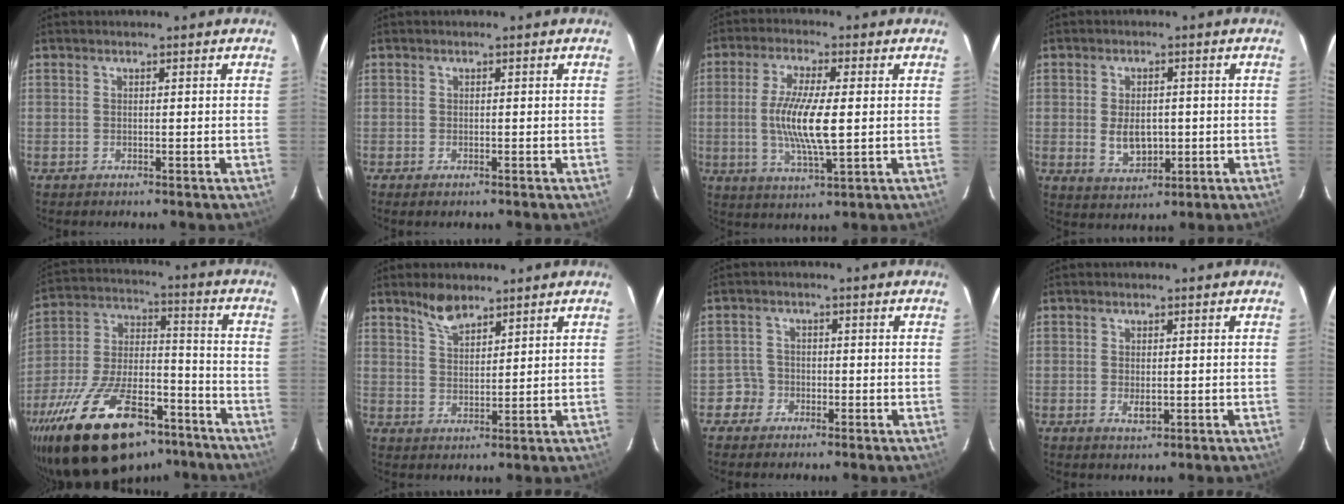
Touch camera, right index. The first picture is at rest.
{"total": 0.6, "force": [-0.4, 0.4, 0.2], "torque": [-0.003, -0.005, -0.007]}
{"total": 10.5, "force": [-0.2, 2.4, 10.2], "torque": [-0.198, -0.009, -0.003]}
{"total": 6.3, "force": [-0.6, 4.2, 4.7], "torque": [-0.088, -0.007, 0.001]}
{"total": 26.9, "force": [-18.1, 12.0, 15.9], "torque": [-0.303, -0.006, -0.280]}
{"total": 4.9, "force": [4.0, 1.8, 2.1], "torque": [-0.036, 0.000, 0.077]}
{"total": 3.3, "force": [-1.5, 2.9, -0.5], "torque": [0.013, 0.020, -0.026]}
{"total": 2.4, "force": [-0.4, 1.3, 2.0], "torque": [-0.034, -0.003, -0.004]}